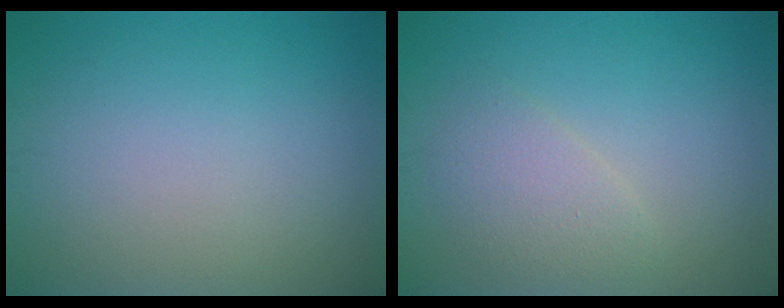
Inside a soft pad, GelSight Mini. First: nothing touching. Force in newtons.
{"total": 2.4, "press": 2.3, "slide": 0.2}